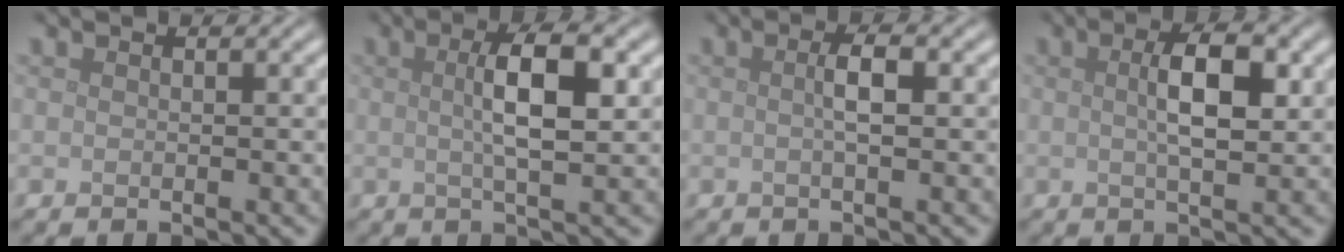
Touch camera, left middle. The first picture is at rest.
{"total": 4.8, "force": [0.8, 1.1, 4.6], "torque": [-0.079, 0.008, 0.012]}
{"total": 2.0, "force": [0.1, 0.3, 2.0], "torque": [-0.036, 0.007, 0.001]}
{"total": 4.2, "force": [0.8, 1.2, 3.9], "torque": [-0.072, 0.004, 0.011]}